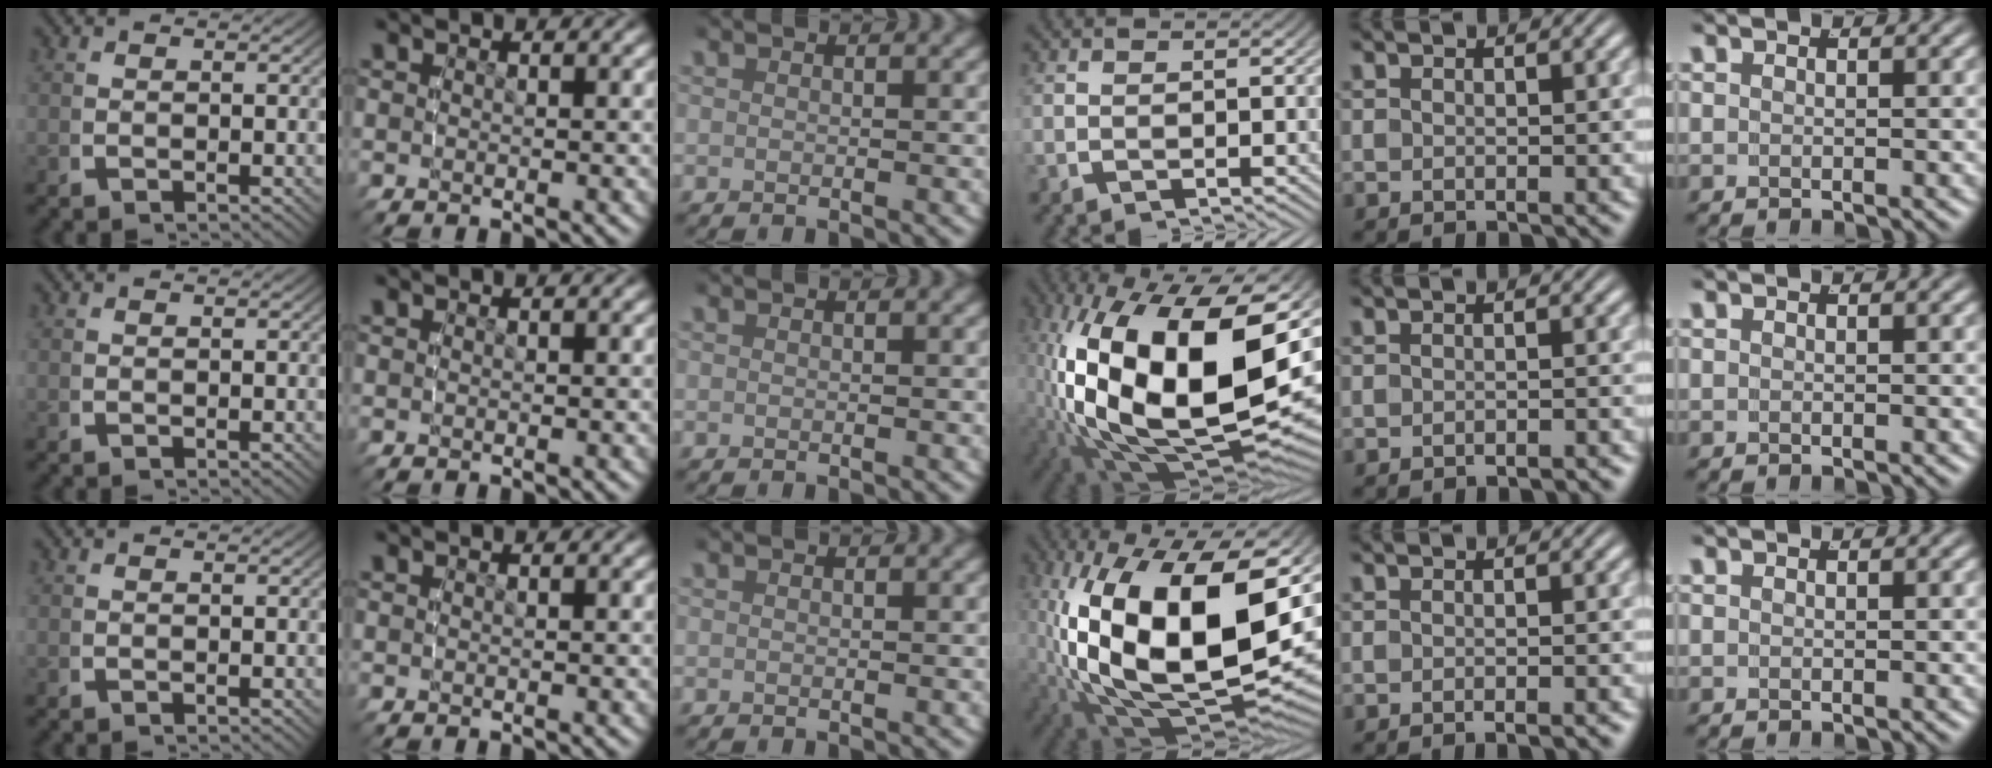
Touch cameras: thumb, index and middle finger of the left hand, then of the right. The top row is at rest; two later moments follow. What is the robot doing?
{"motion": "lift_and_place", "object": "tape"}